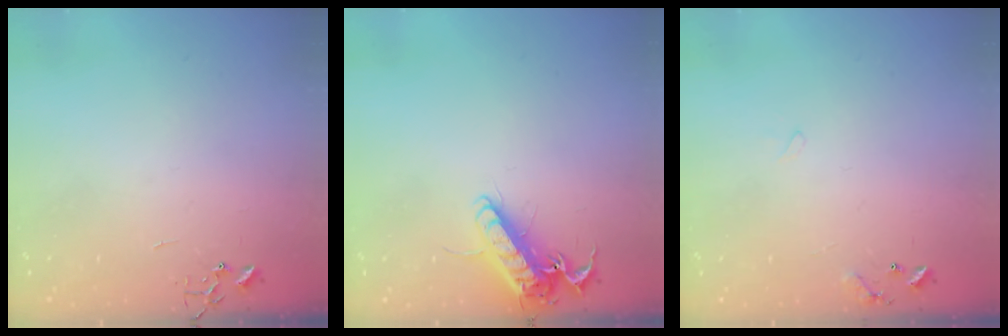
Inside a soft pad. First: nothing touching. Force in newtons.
{"total": 12.8, "press": 12.6, "slide": 2.4}
{"total": 6.1, "press": 6.1, "slide": 0.5}